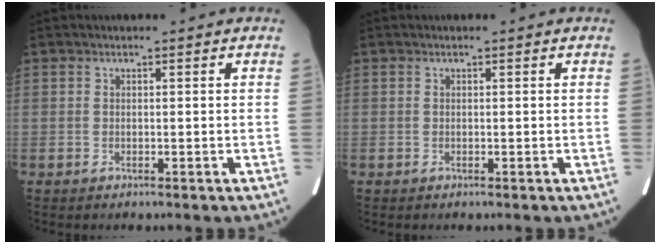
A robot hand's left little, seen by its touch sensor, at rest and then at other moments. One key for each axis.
{"total": 0.0}